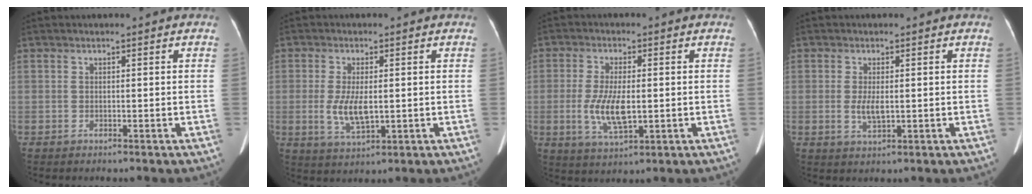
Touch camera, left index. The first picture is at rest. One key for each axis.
{"total": 5.5, "fx": -0.3, "fy": 1.9, "fz": 5.2, "tx": -0.112, "ty": -0.010, "tz": 0.001}
{"total": 7.1, "fx": -0.8, "fy": 2.3, "fz": 6.6, "tx": -0.141, "ty": -0.009, "tz": -0.010}
{"total": 2.9, "fx": -0.1, "fy": 0.9, "fz": 2.8, "tx": -0.059, "ty": -0.006, "tz": 0.002}